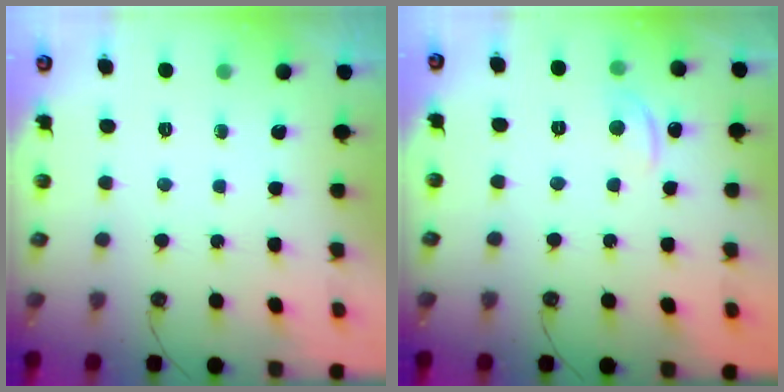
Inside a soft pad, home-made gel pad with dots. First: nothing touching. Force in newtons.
{"total": 0.5, "press": 0.0, "slide": 0.5}